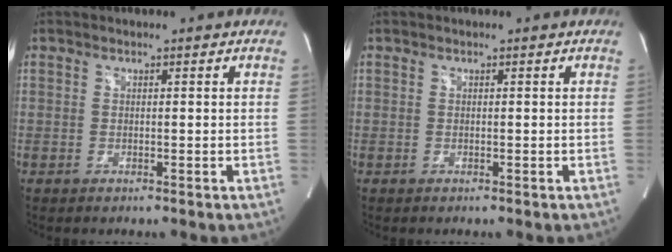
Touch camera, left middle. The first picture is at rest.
{"total": 0.0}